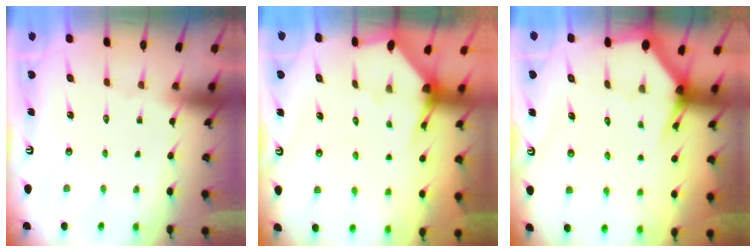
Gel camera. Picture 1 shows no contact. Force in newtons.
{"total": 2.9, "press": 2.9, "slide": 0.3}
{"total": 2.9, "press": 2.9, "slide": 0.1}